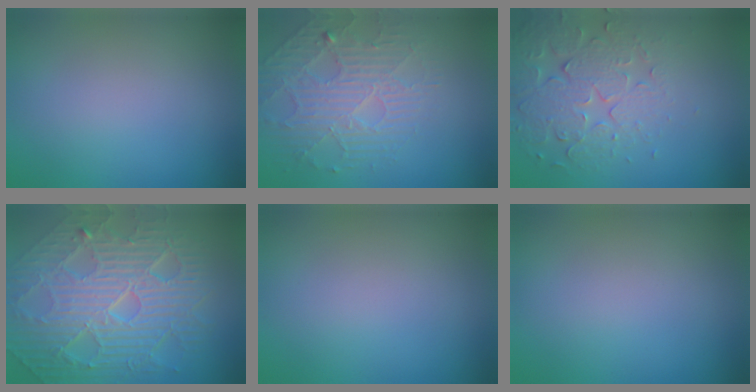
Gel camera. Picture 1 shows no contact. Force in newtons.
{"total": 4.6, "press": 3.6, "slide": 3.0}
{"total": 5.0, "press": 4.1, "slide": 2.9}
{"total": 11.3, "press": 7.5, "slide": 8.4}
{"total": 0.0}
{"total": 0.0}